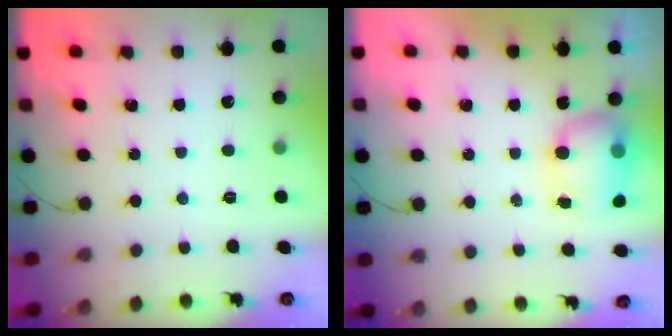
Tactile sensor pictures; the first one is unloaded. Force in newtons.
{"total": 10.5, "press": 8.5, "slide": 6.1}